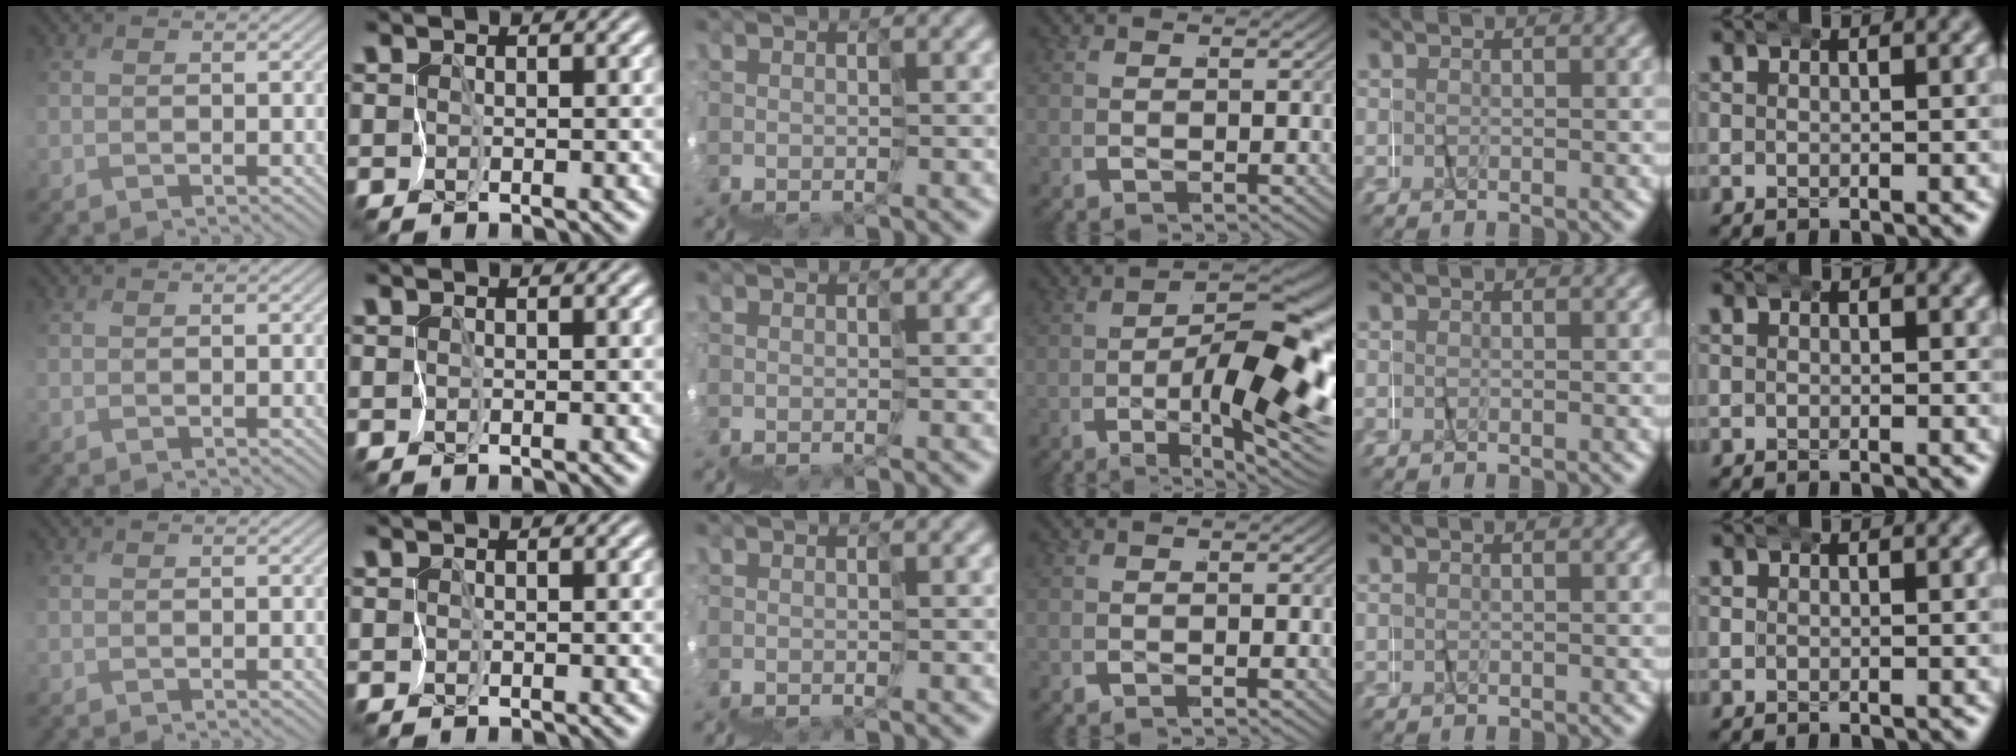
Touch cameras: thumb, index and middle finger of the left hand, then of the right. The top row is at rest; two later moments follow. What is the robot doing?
{"motion": "wrap", "object": "napkin"}